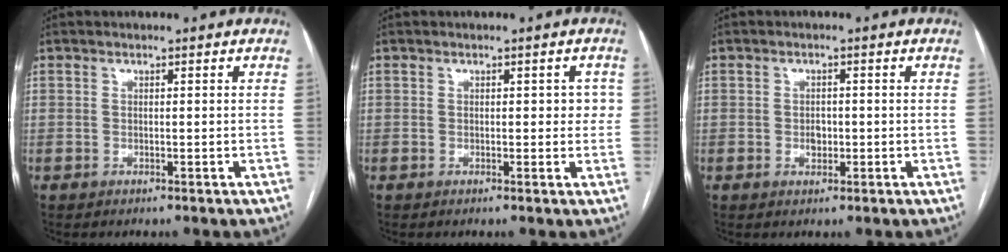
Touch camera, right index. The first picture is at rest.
{"total": 2.9, "force": [0.4, 1.7, 2.3], "torque": [-0.020, 0.015, 0.004]}
{"total": 1.9, "force": [-0.4, 1.3, 1.3], "torque": [-0.021, 0.003, -0.003]}